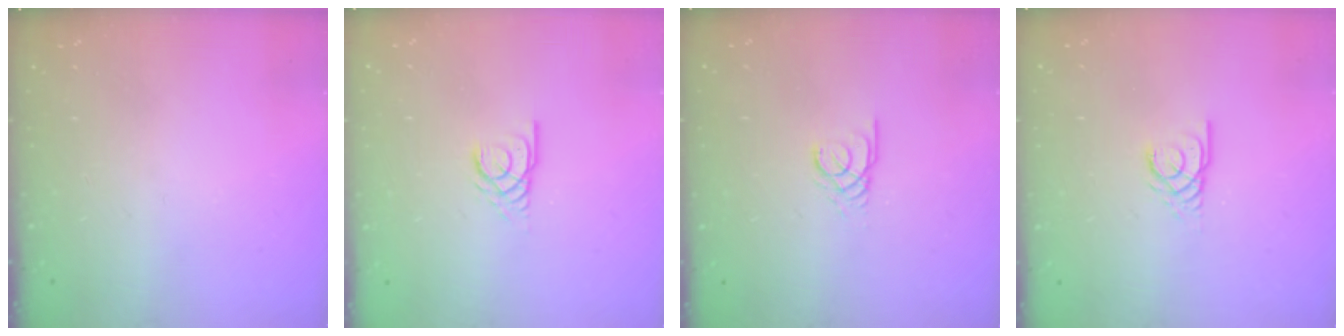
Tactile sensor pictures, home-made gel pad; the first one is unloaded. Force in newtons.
{"total": 2.8, "press": 2.8, "slide": 0.1}
{"total": 2.3, "press": 2.3, "slide": 0.2}
{"total": 2.9, "press": 2.9, "slide": 0.2}